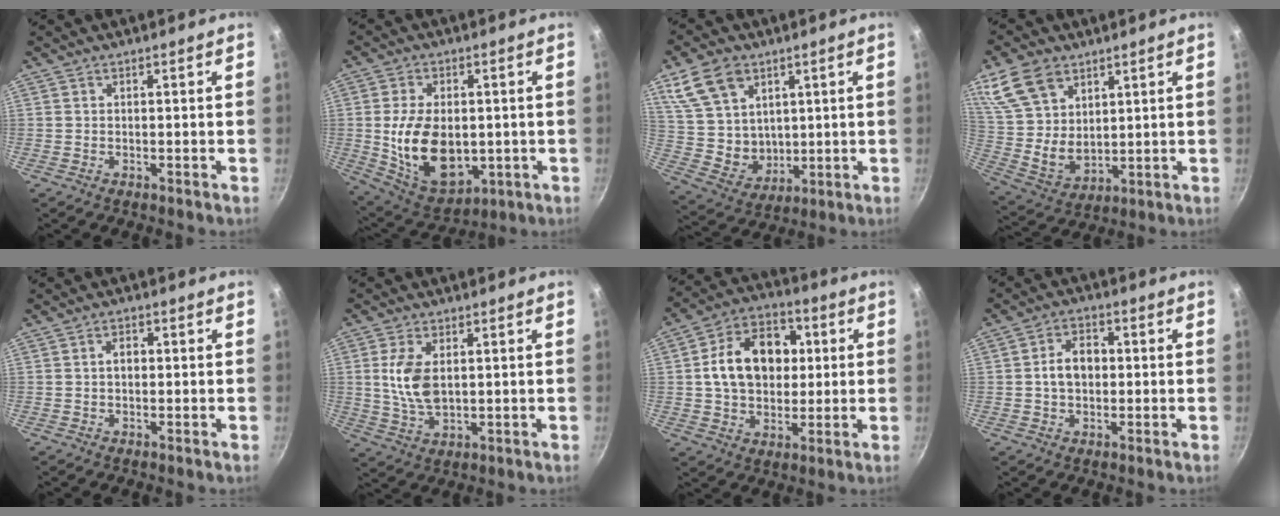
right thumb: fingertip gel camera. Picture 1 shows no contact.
{"total": 16.1, "force": [-0.6, 10.4, 12.3], "torque": [-0.194, -0.015, 0.008]}
{"total": 14.5, "force": [6.6, 10.6, 7.3], "torque": [-0.112, -0.026, 0.144]}
{"total": 15.3, "force": [8.2, 9.8, 8.4], "torque": [-0.151, -0.031, 0.177]}
{"total": 2.2, "force": [0.0, 1.5, 1.6], "torque": [-0.017, 0.008, -0.001]}
{"total": 8.2, "force": [1.2, 4.6, 6.7], "torque": [-0.132, -0.009, 0.028]}
{"total": 16.5, "force": [2.4, 12.1, 10.9], "torque": [-0.142, 0.020, 0.029]}
{"total": 6.6, "force": [0.1, 4.7, 4.7], "torque": [-0.056, 0.016, -0.004]}